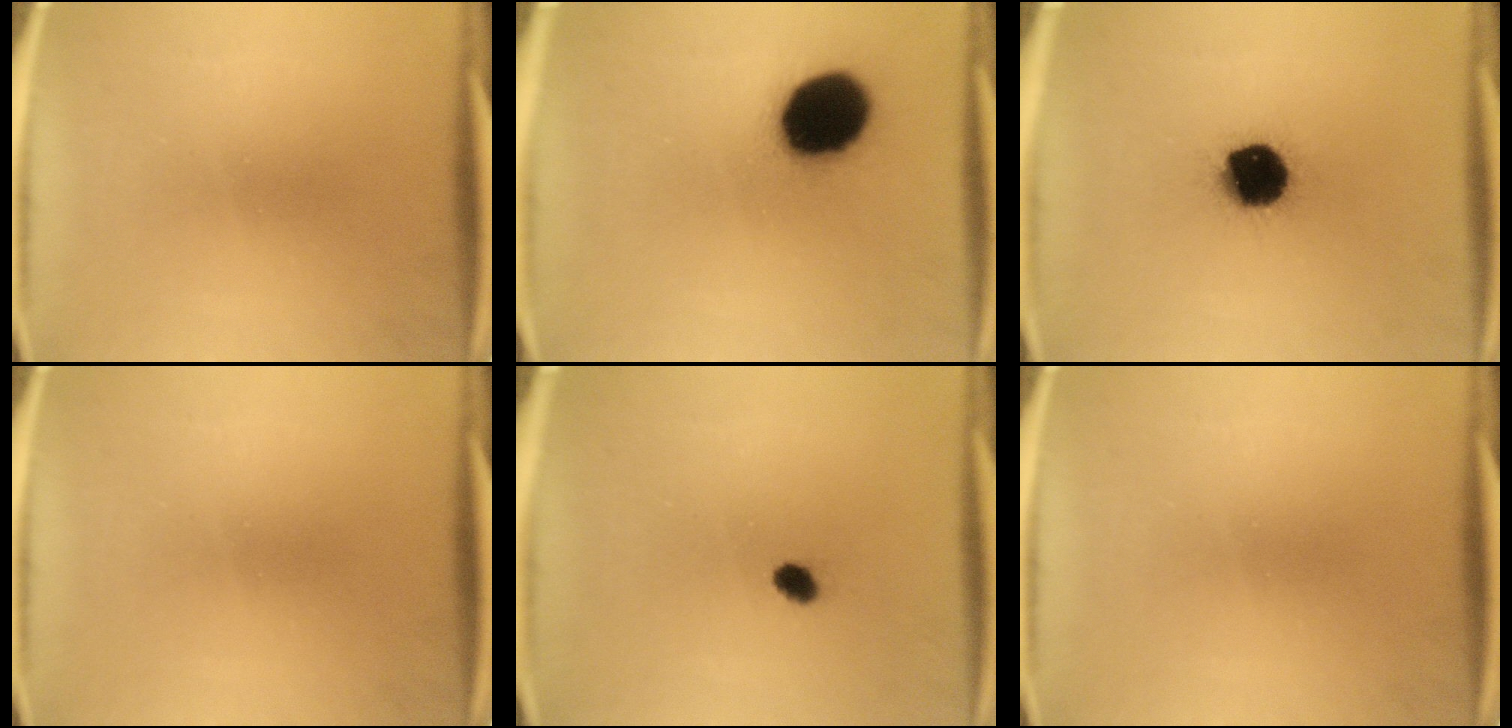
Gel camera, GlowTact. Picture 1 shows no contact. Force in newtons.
{"total": 18.9}
{"total": 16.1}
{"total": 0.0}
{"total": 1.7}
{"total": 0.0}